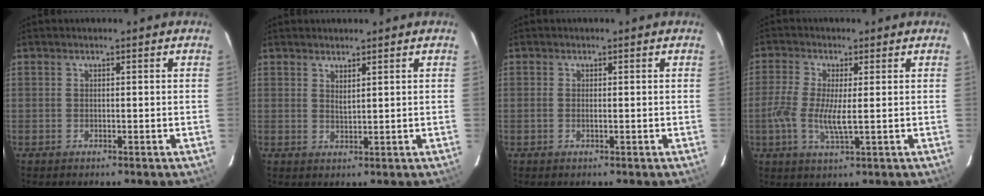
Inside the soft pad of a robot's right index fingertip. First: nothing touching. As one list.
[{"total": 1.7, "force": [1.4, 0.2, 1.0], "torque": [-0.020, -0.002, 0.023]}, {"total": 0.8, "force": [0.0, 0.2, 0.8], "torque": [-0.017, 0.001, -0.003]}, {"total": 6.6, "force": [-0.6, 1.5, 6.4], "torque": [-0.143, -0.005, -0.017]}]